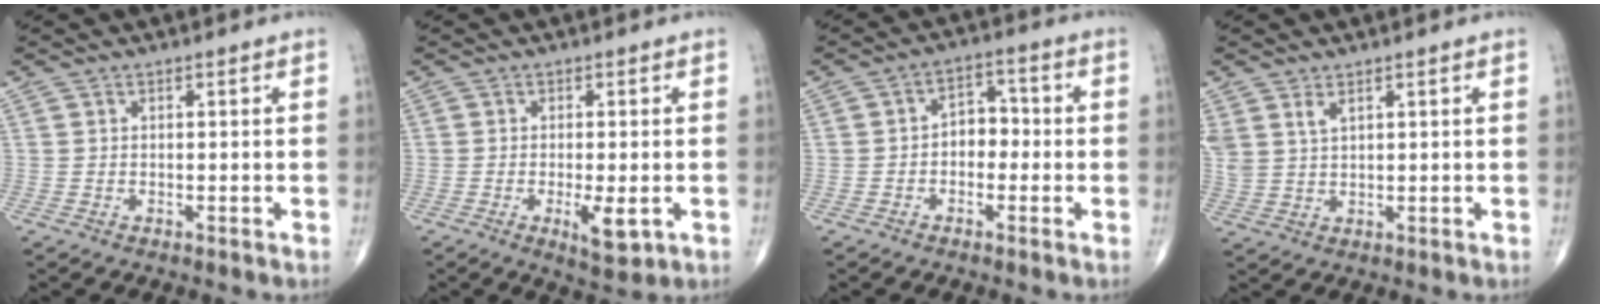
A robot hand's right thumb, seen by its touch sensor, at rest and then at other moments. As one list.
[{"total": 5.3, "force": [-1.5, 1.8, 4.8], "torque": [-0.072, -0.011, -0.018]}, {"total": 5.1, "force": [-0.9, 3.7, 3.4], "torque": [-0.025, 0.022, -0.027]}, {"total": 4.0, "force": [2.4, 2.0, 2.5], "torque": [-0.054, -0.007, 0.057]}]